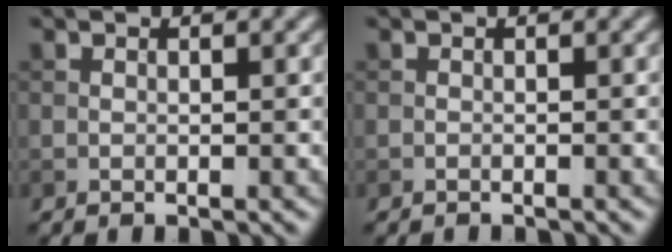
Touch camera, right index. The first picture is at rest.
{"total": 0.5, "force": [-0.5, 0.0, 0.0], "torque": [0.003, -0.001, -0.010]}